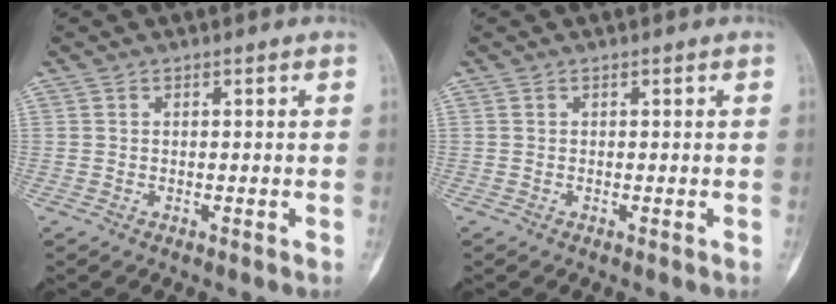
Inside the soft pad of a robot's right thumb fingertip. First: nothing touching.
{"total": 0.0}